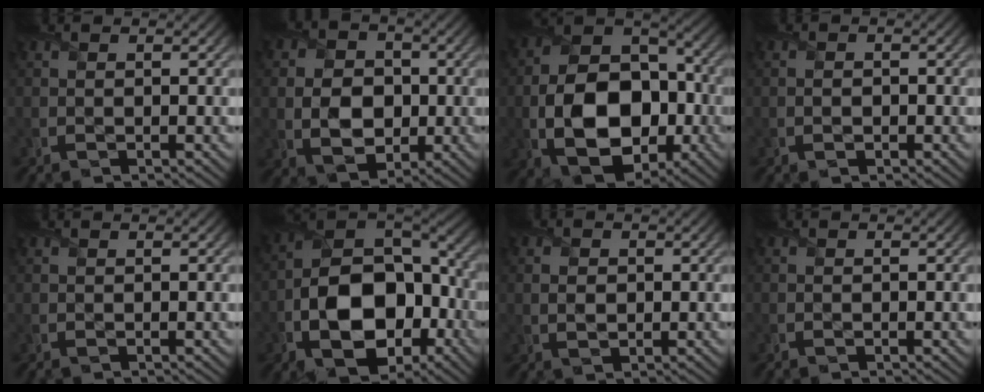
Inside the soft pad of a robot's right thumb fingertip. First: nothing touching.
{"total": 7.8, "force": [-0.6, 6.1, 4.8], "torque": [-0.113, -0.010, -0.017]}
{"total": 14.5, "force": [-3.3, 10.0, 10.0], "torque": [-0.191, -0.033, -0.054]}
{"total": 1.7, "force": [-0.4, 1.2, 1.1], "torque": [-0.002, 0.002, -0.009]}
{"total": 0.0}
{"total": 14.9, "force": [-4.3, 9.4, 10.7], "torque": [-0.206, -0.034, -0.073]}
{"total": 2.7, "force": [0.3, 2.0, 1.8], "torque": [-0.038, 0.001, 0.004]}
{"total": 0.0}